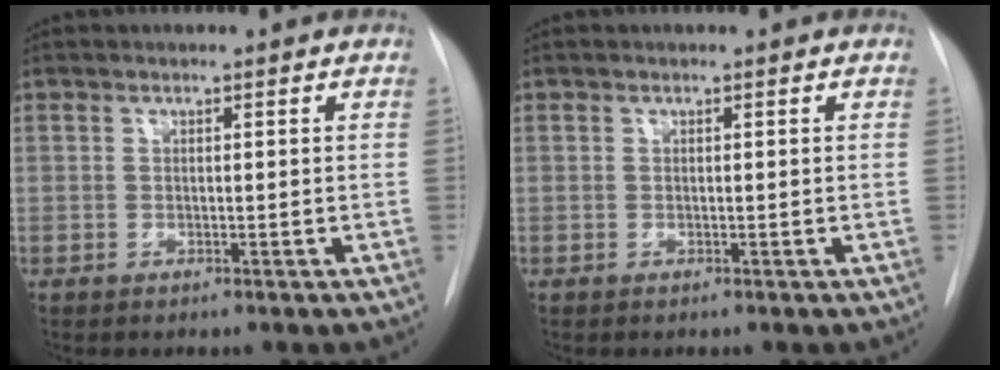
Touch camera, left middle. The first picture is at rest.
{"total": 0.0}